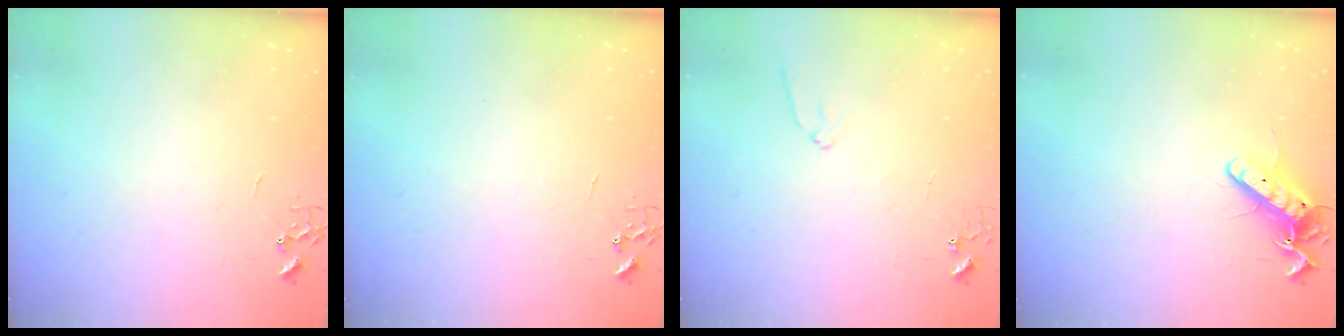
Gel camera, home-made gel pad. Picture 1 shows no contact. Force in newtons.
{"total": 0.0}
{"total": 6.5, "press": 6.5, "slide": 0.6}
{"total": 12.4, "press": 12.4, "slide": 0.9}